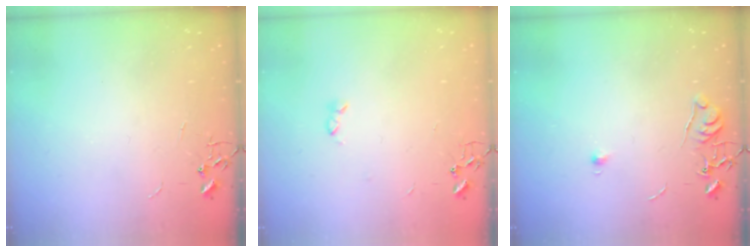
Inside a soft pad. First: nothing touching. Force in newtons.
{"total": 2.6, "press": 2.5, "slide": 0.5}
{"total": 6.2, "press": 6.1, "slide": 0.7}